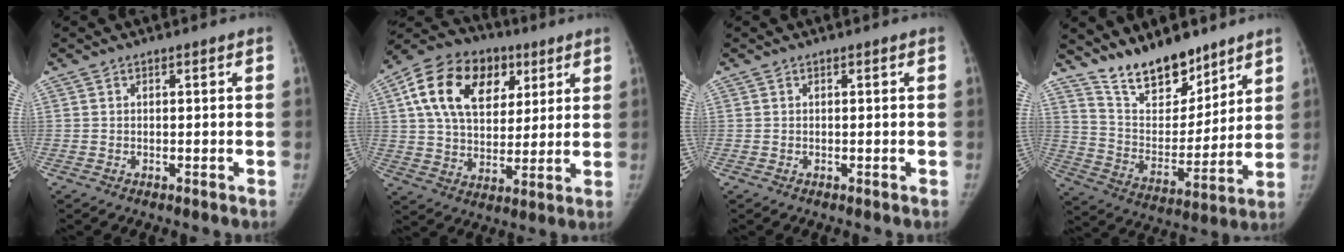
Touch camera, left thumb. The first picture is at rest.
{"total": 20.4, "force": [7.4, 13.9, 12.9], "torque": [-0.210, 0.005, 0.122]}
{"total": 0.0}
{"total": 15.4, "force": [12.4, 6.3, 6.5], "torque": [-0.065, -0.084, 0.226]}